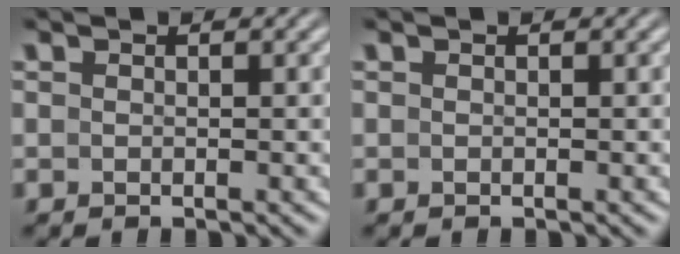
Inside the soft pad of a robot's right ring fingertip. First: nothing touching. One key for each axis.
{"total": 0.0}